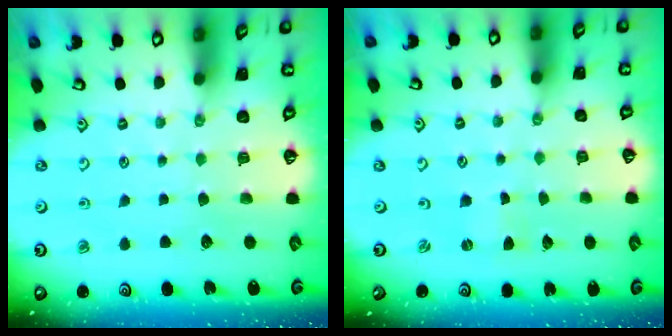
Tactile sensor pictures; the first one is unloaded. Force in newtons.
{"total": 0.0}